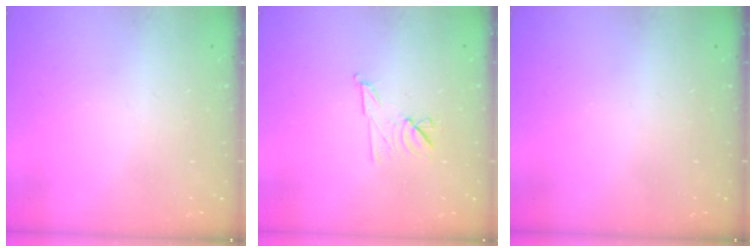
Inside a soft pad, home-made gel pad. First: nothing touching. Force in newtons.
{"total": 7.5, "press": 7.4, "slide": 1.3}
{"total": 0.0}